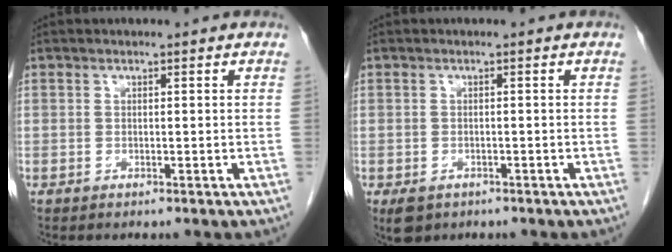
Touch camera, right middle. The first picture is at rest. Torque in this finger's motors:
{"motor_torque": [0.43, -0.22, 0.13, 0.03]}